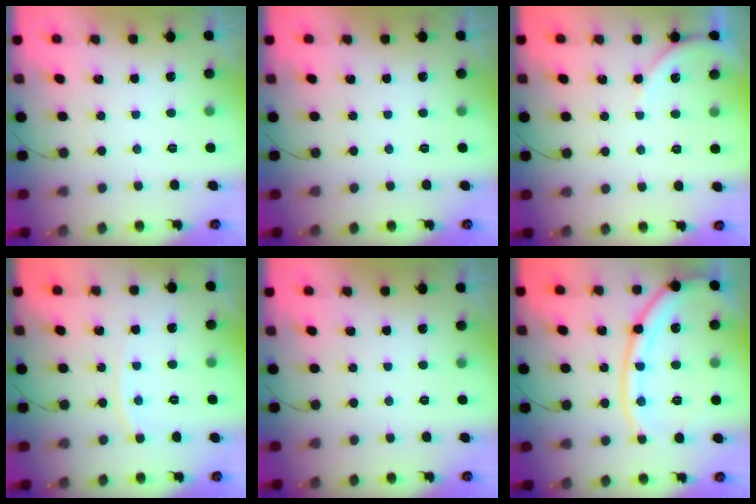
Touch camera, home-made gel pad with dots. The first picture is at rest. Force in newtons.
{"total": 0.0}
{"total": 4.9, "press": 4.8, "slide": 0.6}
{"total": 3.5, "press": 3.5, "slide": 0.5}
{"total": 0.0}
{"total": 16.5, "press": 16.4, "slide": 1.9}